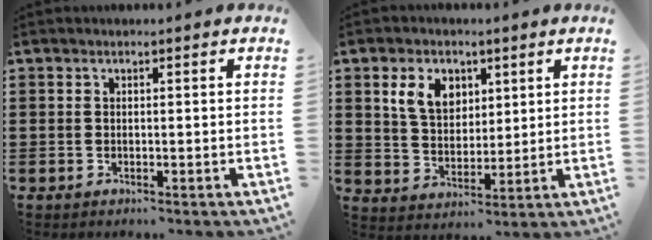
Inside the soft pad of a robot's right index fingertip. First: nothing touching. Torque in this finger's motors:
{"motor_torque": [0.91, 0.29, 0.49, 0.17]}